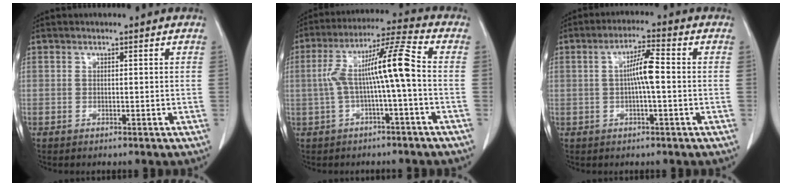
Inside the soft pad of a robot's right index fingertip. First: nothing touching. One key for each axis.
{"total": 10.2, "fx": -0.6, "fy": 0.2, "fz": 10.2, "tx": -0.193, "ty": 0.039, "tz": -0.014}
{"total": 5.4, "fx": 0.0, "fy": 0.3, "fz": 5.4, "tx": -0.095, "ty": 0.009, "tz": -0.002}